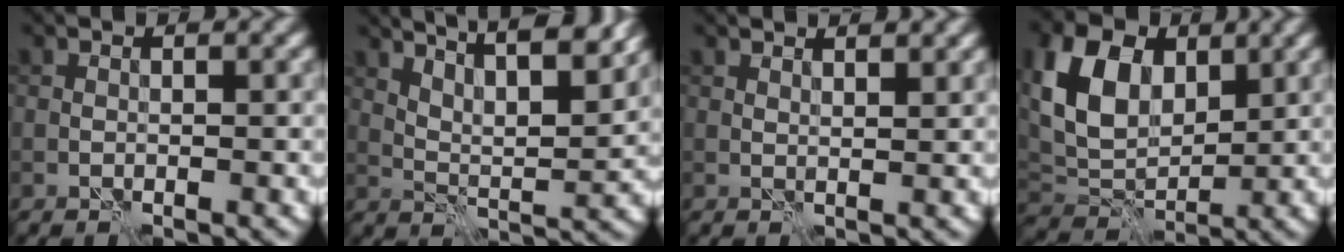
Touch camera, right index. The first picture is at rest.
{"total": 12.4, "force": [8.8, 3.7, 7.9], "torque": [-0.098, 0.027, 0.107]}
{"total": 1.8, "force": [1.6, 0.3, 0.9], "torque": [-0.013, -0.002, 0.019]}
{"total": 7.5, "force": [2.3, 5.3, 4.8], "torque": [-0.101, -0.001, 0.042]}